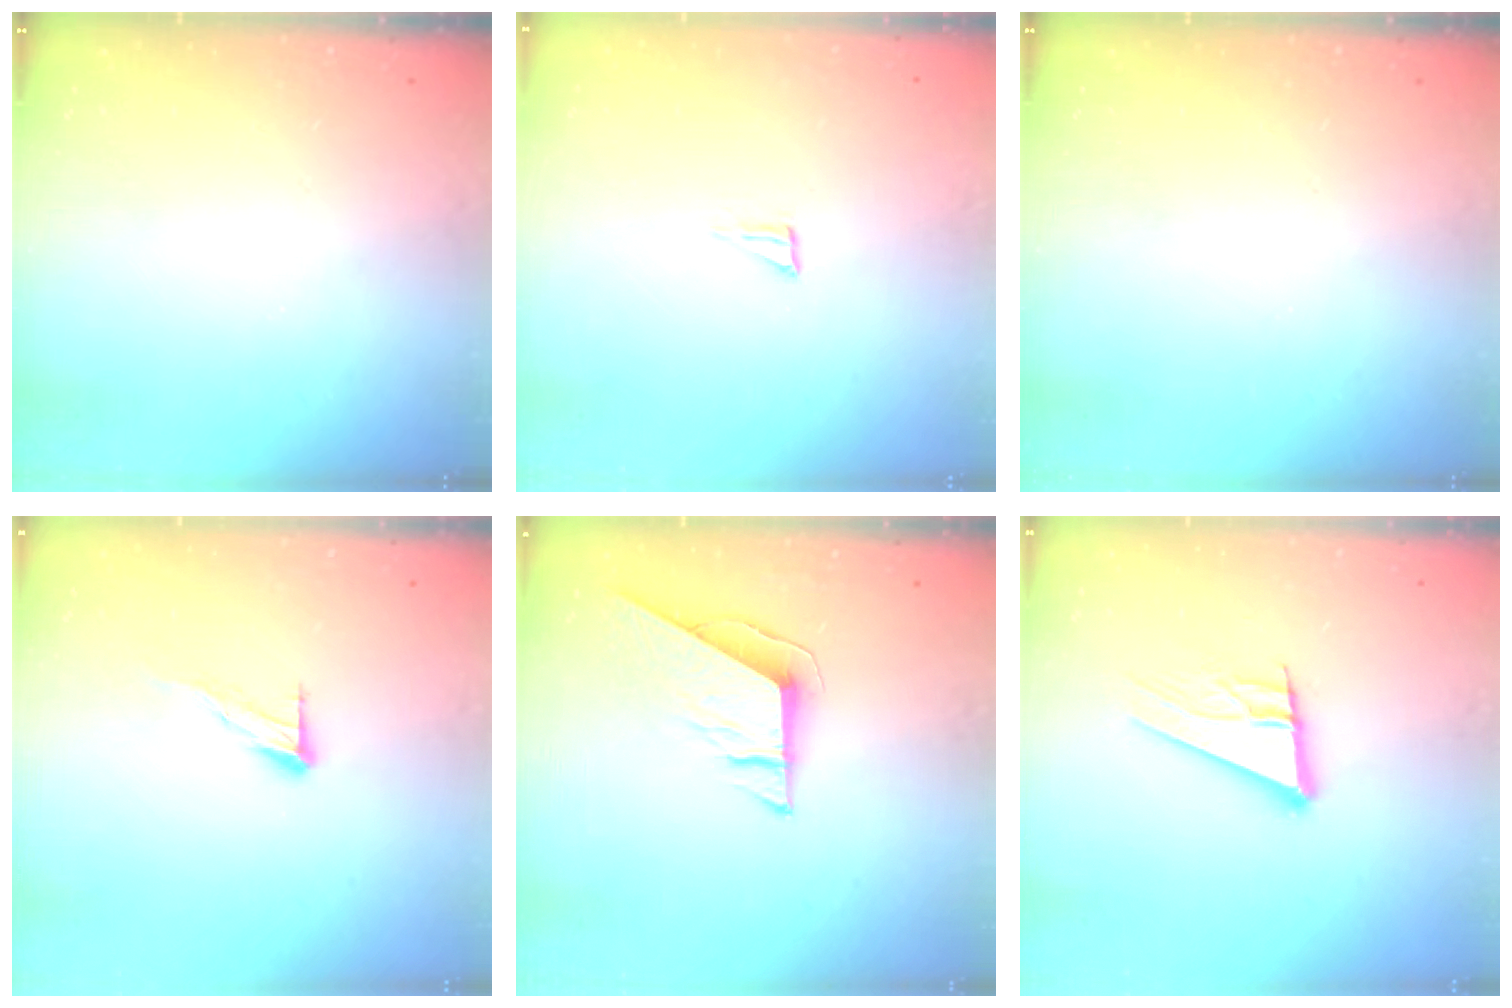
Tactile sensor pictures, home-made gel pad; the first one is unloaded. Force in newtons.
{"total": 2.9, "press": 2.9, "slide": 0.2}
{"total": 0.0}
{"total": 7.5, "press": 7.5, "slide": 0.5}
{"total": 8.4, "press": 8.3, "slide": 0.7}
{"total": 11.9, "press": 11.6, "slide": 2.5}